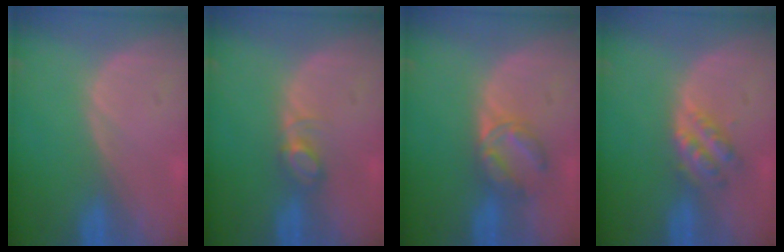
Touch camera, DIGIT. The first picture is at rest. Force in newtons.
{"total": 2.8, "press": 2.8, "slide": 0.4}
{"total": 5.0, "press": 5.0, "slide": 0.5}
{"total": 4.7, "press": 4.2, "slide": 2.3}